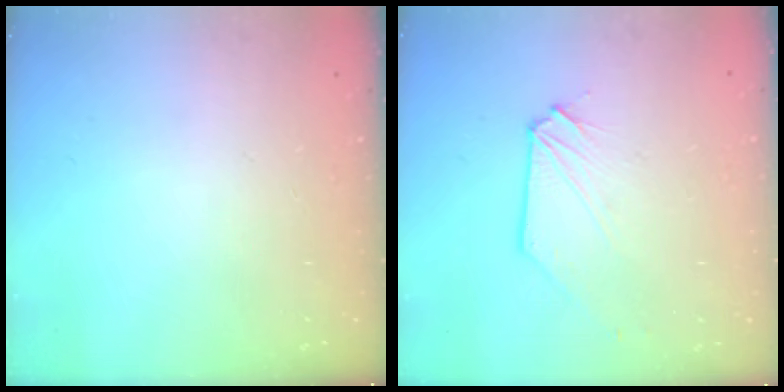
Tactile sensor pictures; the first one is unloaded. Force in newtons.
{"total": 1.0, "press": 1.0, "slide": 0.1}